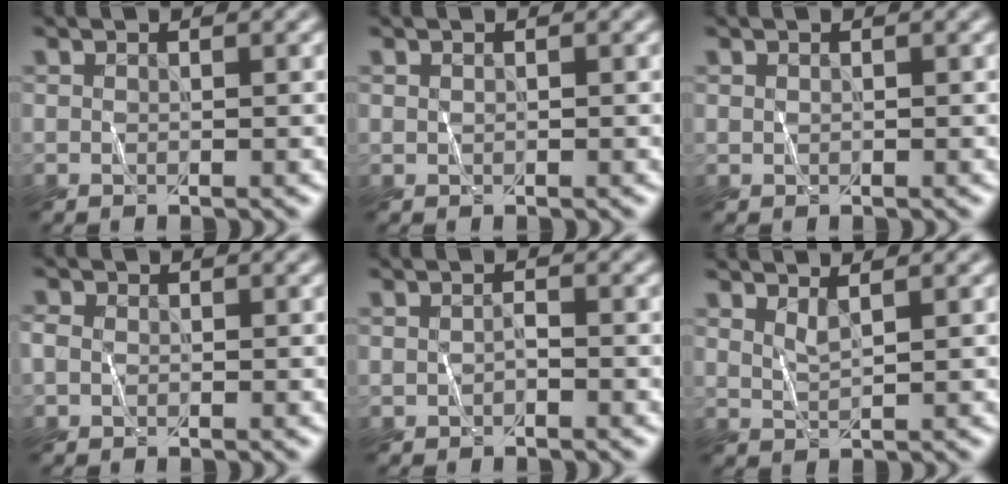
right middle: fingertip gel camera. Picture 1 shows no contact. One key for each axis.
{"total": 0.0}
{"total": 0.0}
{"total": 0.9, "fx": -0.4, "fy": 0.7, "fz": 0.3, "tx": -0.007, "ty": 0.007, "tz": -0.004}
{"total": 0.6, "fx": -0.6, "fy": 0.1, "fz": 0.1, "tx": -0.004, "ty": 0.005, "tz": -0.003}
{"total": 1.1, "fx": 0.8, "fy": 0.3, "fz": 0.6, "tx": -0.006, "ty": 0.000, "tz": 0.023}